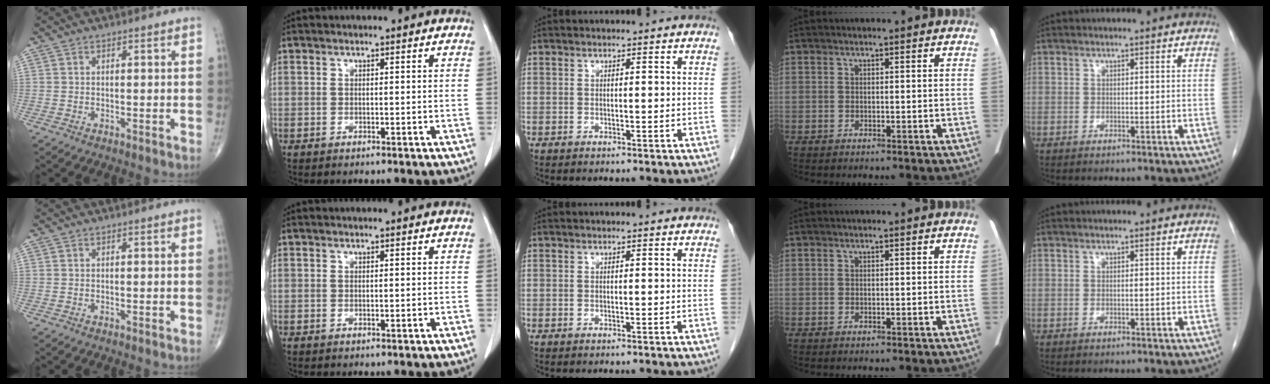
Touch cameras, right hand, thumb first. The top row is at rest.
{}